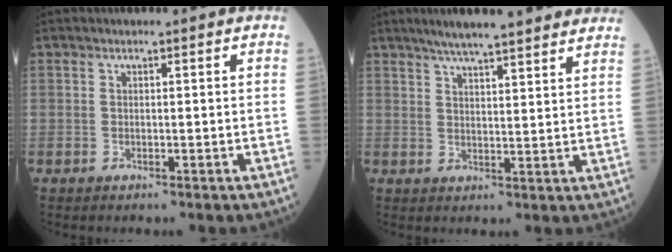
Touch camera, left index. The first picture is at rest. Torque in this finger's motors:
{"motor_torque": [0.69, -0.69, 0.19, 0.11]}